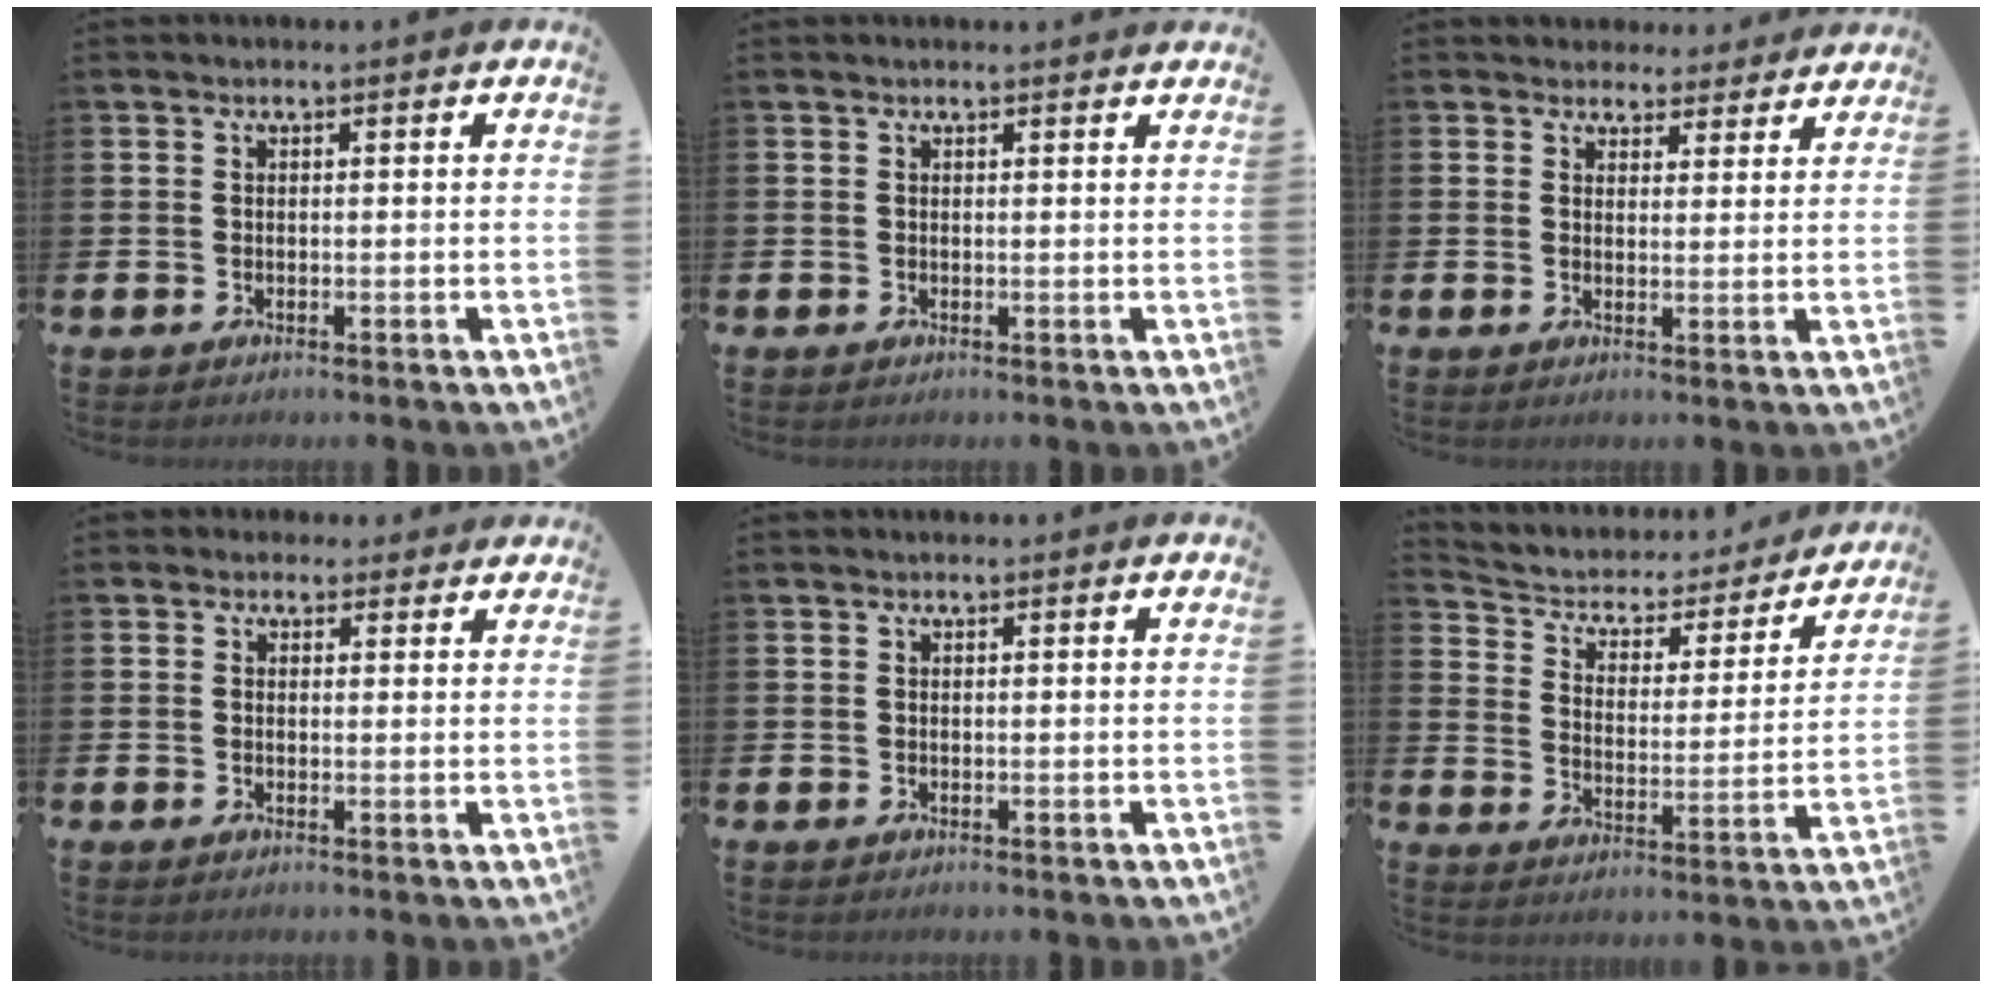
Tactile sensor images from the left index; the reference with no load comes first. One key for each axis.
{"total": 0.5, "fx": 0.5, "fy": 0.0, "fz": 0.1, "tx": 0.009, "ty": -0.005, "tz": 0.007}
{"total": 3.6, "fx": 3.2, "fy": 1.6, "fz": -0.2, "tx": -0.001, "ty": -0.015, "tz": 0.056}
{"total": 1.5, "fx": 1.2, "fy": 1.0, "fz": 0.0, "tx": 0.003, "ty": 0.003, "tz": 0.019}
{"total": 0.0}
{"total": 4.5, "fx": 3.9, "fy": 2.0, "fz": 0.8, "tx": -0.049, "ty": -0.033, "tz": 0.058}